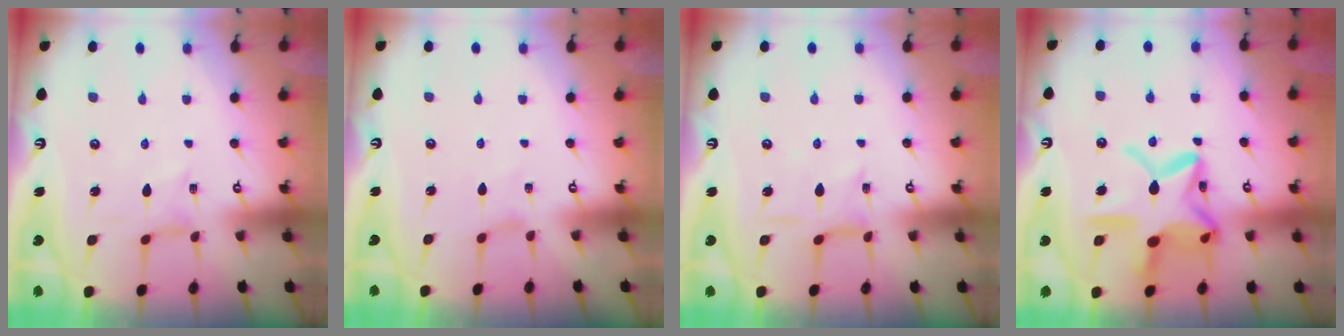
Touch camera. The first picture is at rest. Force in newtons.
{"total": 0.0}
{"total": 2.3, "press": 2.3, "slide": 0.2}
{"total": 20.0, "press": 20.0, "slide": 1.5}